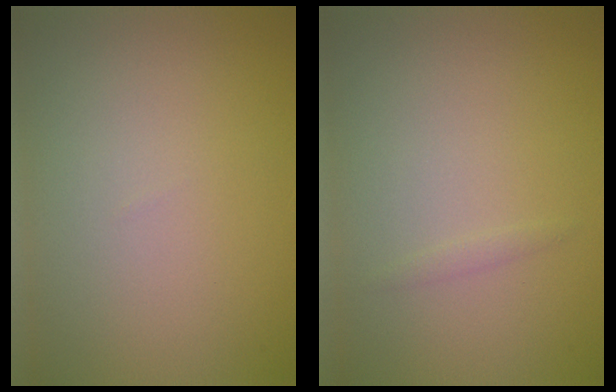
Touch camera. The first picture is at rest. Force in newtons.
{"total": 0.6, "press": 0.6, "slide": 0.0}